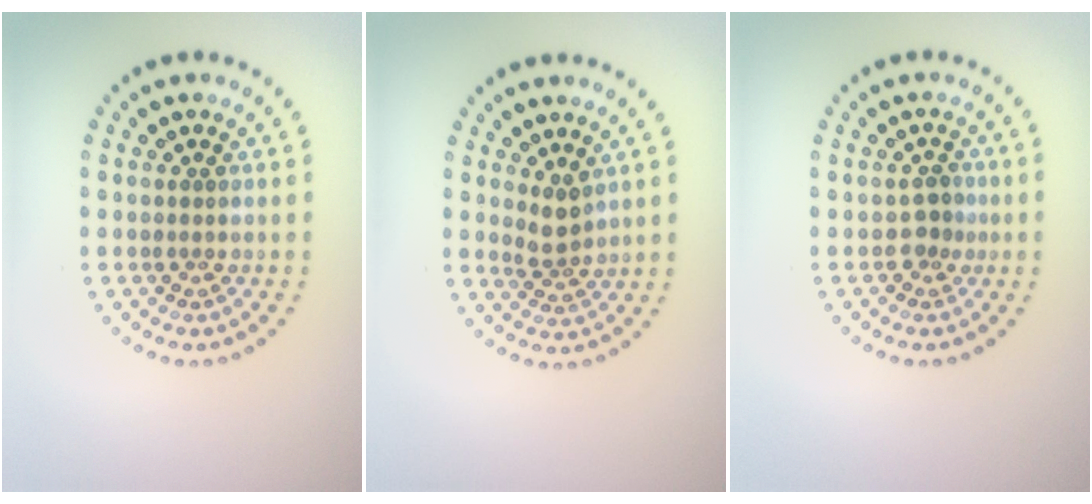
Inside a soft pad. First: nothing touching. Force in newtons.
{"total": 2.1, "press": 1.6, "slide": 1.3}
{"total": 1.3, "press": 1.1, "slide": 0.7}